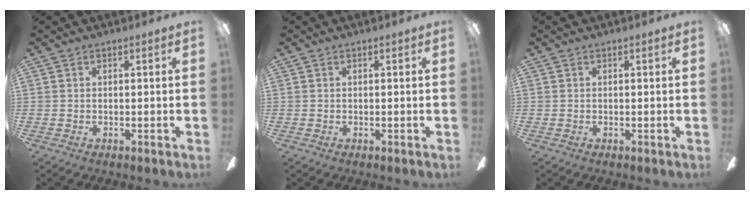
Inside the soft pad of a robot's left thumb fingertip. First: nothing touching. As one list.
[{"total": 0.6, "force": [0.1, 0.5, 0.2], "torque": [-0.004, 0.005, 0.001]}, {"total": 0.0}]